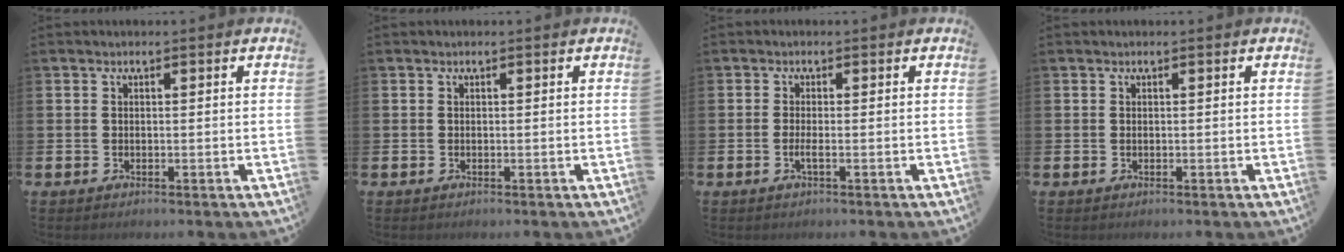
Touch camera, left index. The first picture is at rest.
{"total": 0.0}
{"total": 1.2, "force": [-0.3, 0.1, 1.1], "torque": [-0.022, -0.001, -0.005]}
{"total": 0.0}